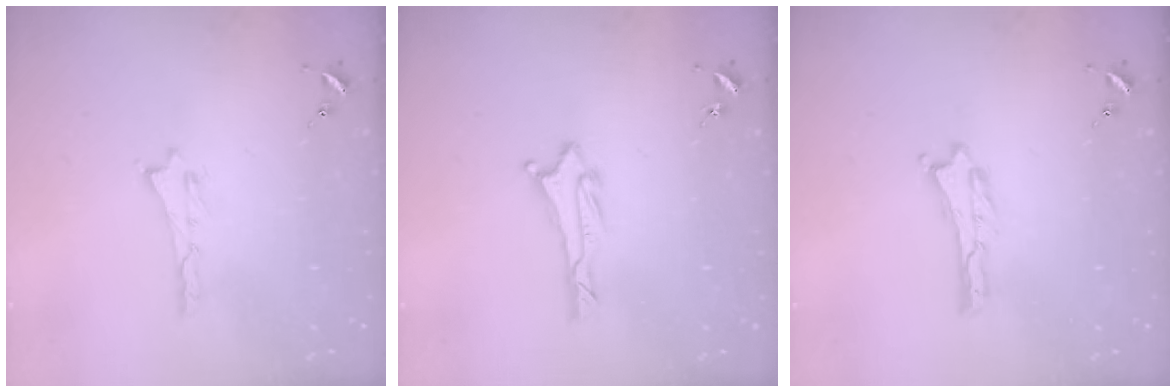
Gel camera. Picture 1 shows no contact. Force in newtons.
{"total": 1.3, "press": 1.3, "slide": 0.1}
{"total": 0.0}